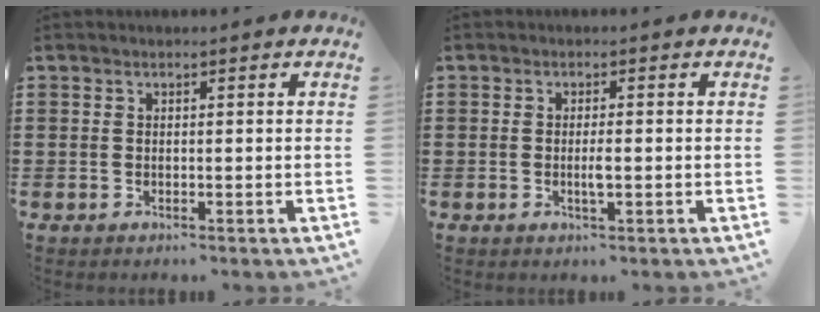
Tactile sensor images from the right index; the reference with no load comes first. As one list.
[{"total": 2.1, "force": [-0.4, 0.3, 2.0], "torque": [-0.038, -0.001, -0.007]}]